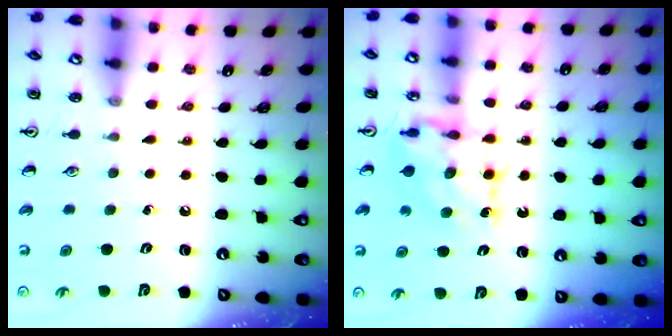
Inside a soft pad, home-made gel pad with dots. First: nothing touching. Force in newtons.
{"total": 8.1, "press": 8.1, "slide": 0.8}